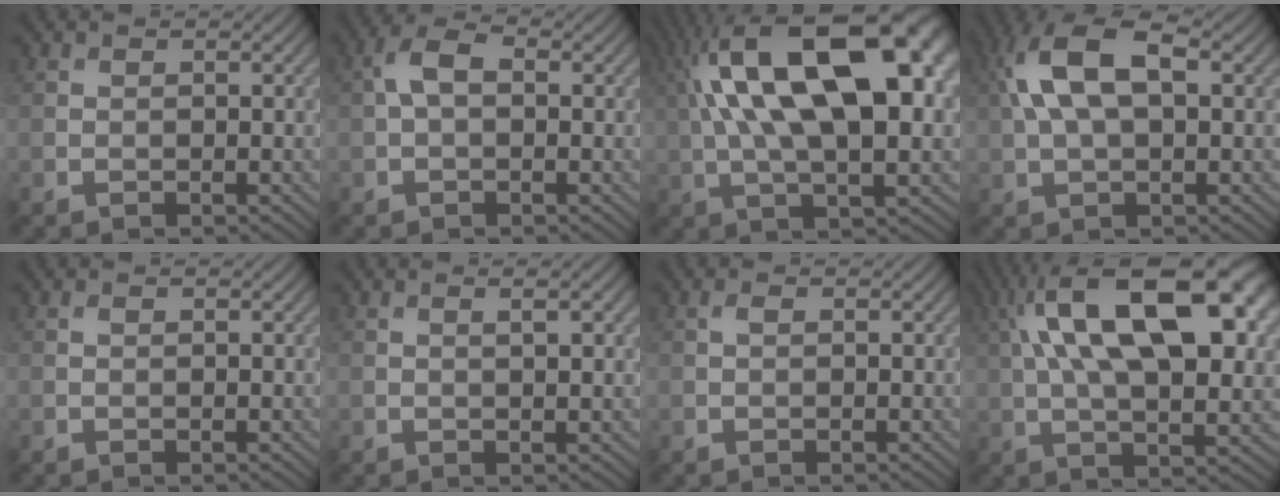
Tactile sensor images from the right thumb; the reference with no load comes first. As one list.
[{"total": 3.8, "force": [0.5, 2.3, 3.0], "torque": [-0.064, 0.012, 0.003]}, {"total": 20.5, "force": [4.8, 9.1, 17.7], "torque": [-0.309, 0.042, 0.067]}, {"total": 10.6, "force": [2.6, 5.3, 8.8], "torque": [-0.197, 0.020, 0.044]}, {"total": 0.0}, {"total": 1.6, "force": [0.5, 0.2, 1.5], "torque": [-0.022, 0.000, 0.012]}, {"total": 0.6, "force": [0.2, 0.3, 0.5], "torque": [-0.012, 0.002, 0.004]}, {"total": 18.9, "force": [5.6, 8.5, 15.9], "torque": [-0.263, 0.040, 0.074]}]